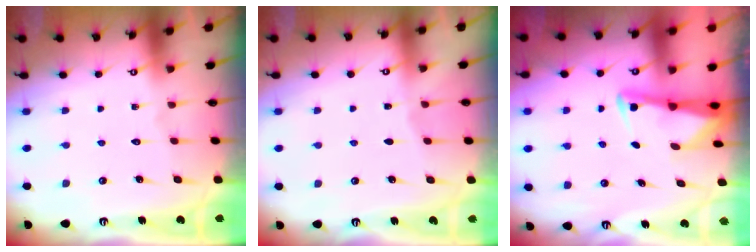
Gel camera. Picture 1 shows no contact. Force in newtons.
{"total": 1.5, "press": 1.4, "slide": 0.2}
{"total": 2.9, "press": 2.8, "slide": 0.4}